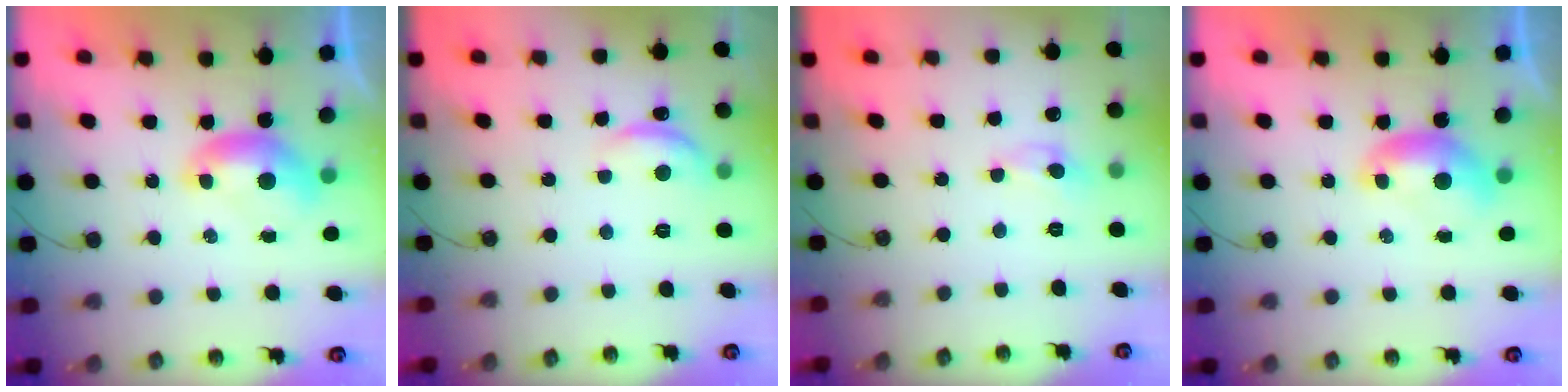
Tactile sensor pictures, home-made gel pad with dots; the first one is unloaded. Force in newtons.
{"total": 4.4, "press": 4.3, "slide": 0.6}
{"total": 0.0}
{"total": 0.0}